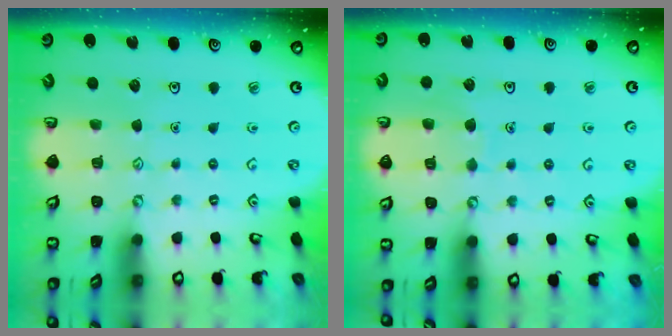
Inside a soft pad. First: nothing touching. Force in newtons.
{"total": 5.2, "press": 5.1, "slide": 0.5}